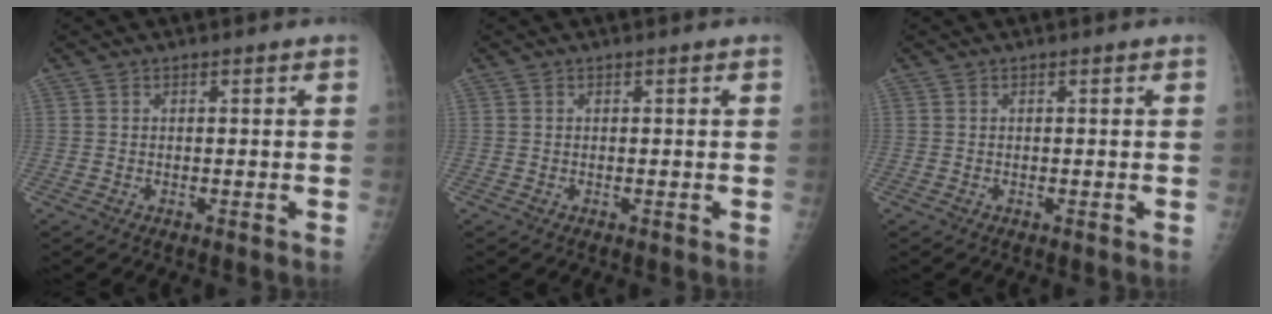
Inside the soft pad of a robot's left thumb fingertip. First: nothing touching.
{"total": 0.0}
{"total": 0.0}